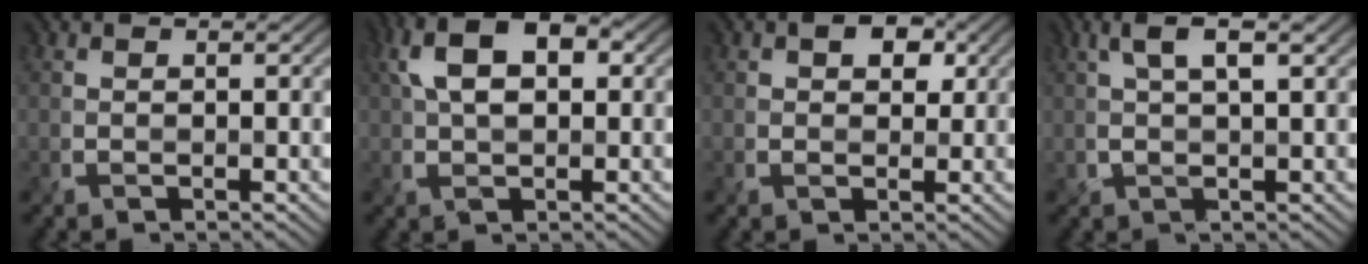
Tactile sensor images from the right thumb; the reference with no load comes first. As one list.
[{"total": 8.6, "force": [2.2, 4.8, 6.8], "torque": [-0.140, 0.016, 0.027]}, {"total": 3.6, "force": [1.4, 2.5, 2.2], "torque": [-0.031, 0.000, 0.014]}, {"total": 5.0, "force": [1.9, 1.1, 4.5], "torque": [-0.097, 0.010, 0.033]}]